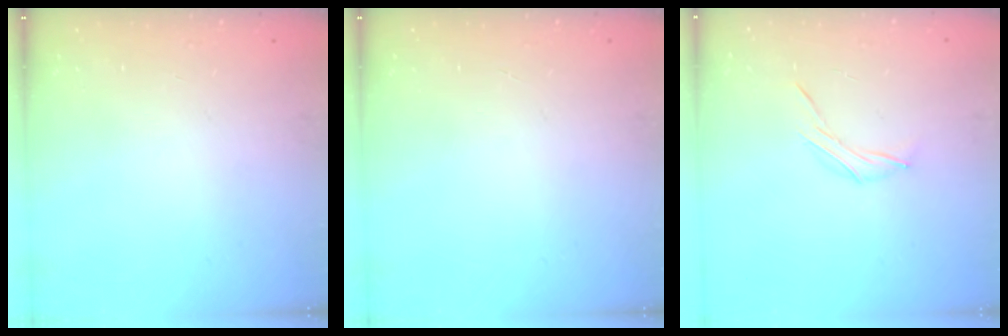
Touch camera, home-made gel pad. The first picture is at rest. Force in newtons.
{"total": 0.0}
{"total": 5.5, "press": 5.4, "slide": 1.2}